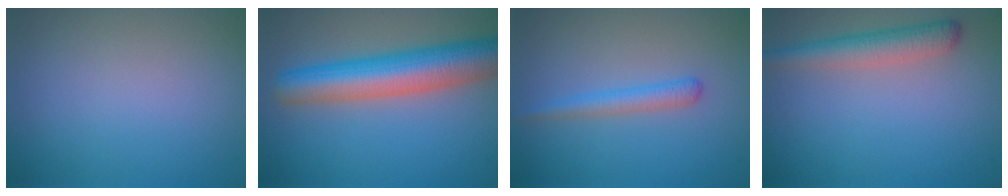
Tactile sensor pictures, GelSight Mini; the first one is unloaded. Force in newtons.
{"total": 8.5, "press": 8.5, "slide": 0.2}
{"total": 2.0, "press": 1.9, "slide": 0.1}
{"total": 3.4, "press": 3.4, "slide": 0.1}